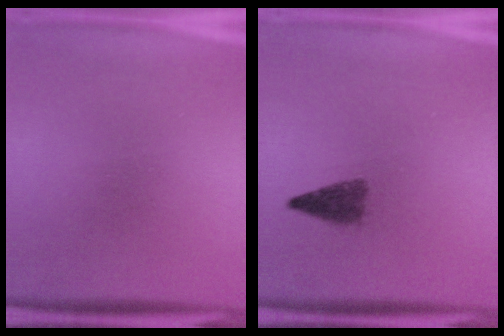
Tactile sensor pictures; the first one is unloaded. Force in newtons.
{"total": 2.8}